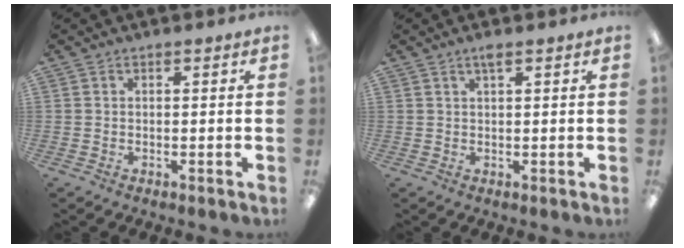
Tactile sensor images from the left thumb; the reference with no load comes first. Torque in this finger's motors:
{"motor_torque": [-0.24, 0.15, -0.47, 0.01, 0.02]}